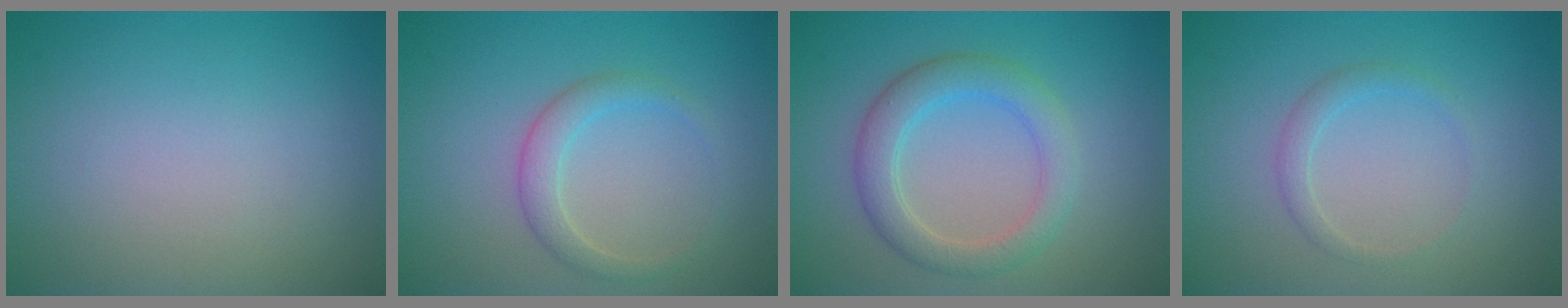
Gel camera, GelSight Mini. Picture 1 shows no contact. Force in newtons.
{"total": 2.2, "press": 2.2, "slide": 0.1}
{"total": 3.8, "press": 3.8, "slide": 0.2}
{"total": 1.4, "press": 1.4, "slide": 0.1}